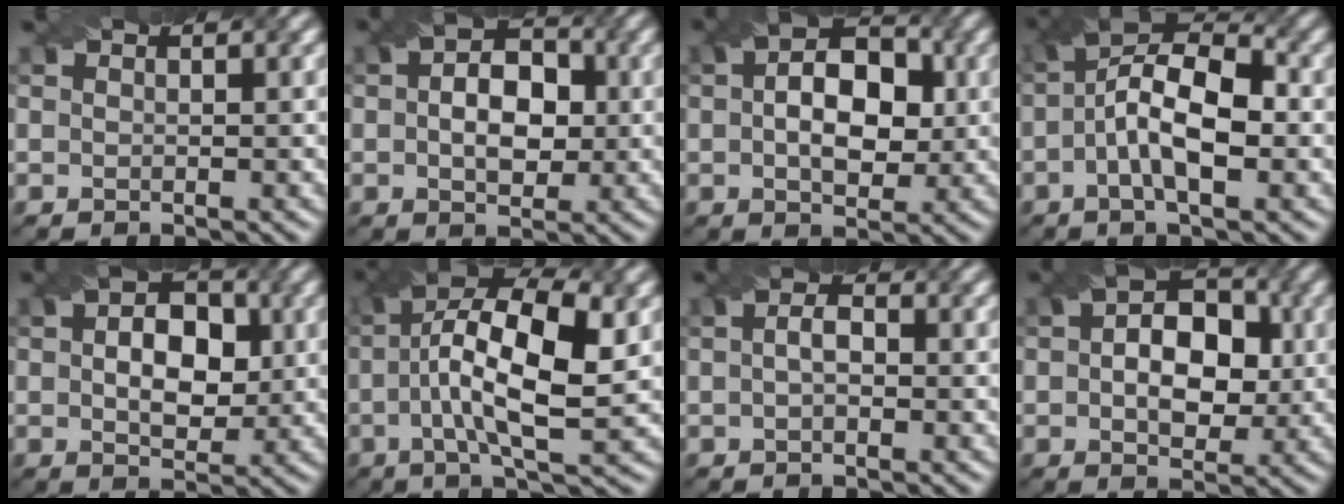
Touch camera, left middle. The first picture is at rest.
{"total": 4.7, "force": [-0.4, 3.4, 3.2], "torque": [-0.040, 0.007, 0.003]}
{"total": 6.3, "force": [0.0, 4.2, 4.7], "torque": [-0.058, 0.013, 0.007]}
{"total": 6.9, "force": [-1.5, 3.0, 6.0], "torque": [-0.104, 0.018, -0.019]}
{"total": 4.9, "force": [-0.1, 3.5, 3.4], "torque": [-0.043, 0.005, 0.009]}
{"total": 9.9, "force": [0.5, 3.4, 9.2], "torque": [-0.159, 0.012, 0.022]}
{"total": 1.4, "force": [-0.6, 0.9, 0.8], "torque": [-0.001, 0.000, -0.002]}
{"total": 6.4, "force": [-0.2, 4.4, 4.6], "torque": [-0.060, 0.009, 0.005]}